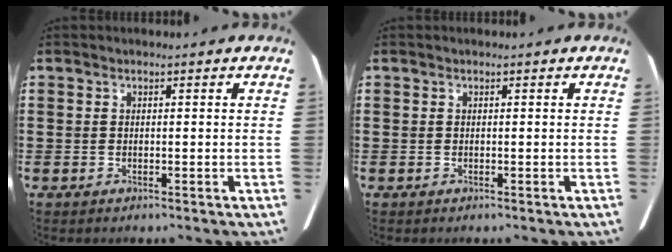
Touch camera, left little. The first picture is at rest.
{"total": 0.0}